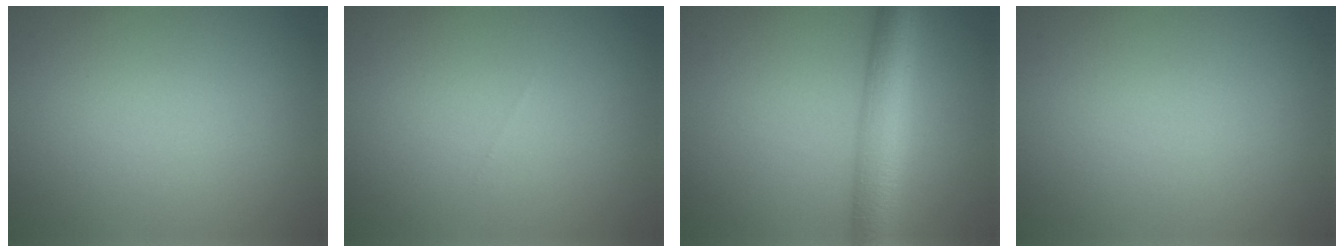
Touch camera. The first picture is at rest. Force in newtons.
{"total": 0.0}
{"total": 6.5, "press": 6.5, "slide": 0.4}
{"total": 0.0}